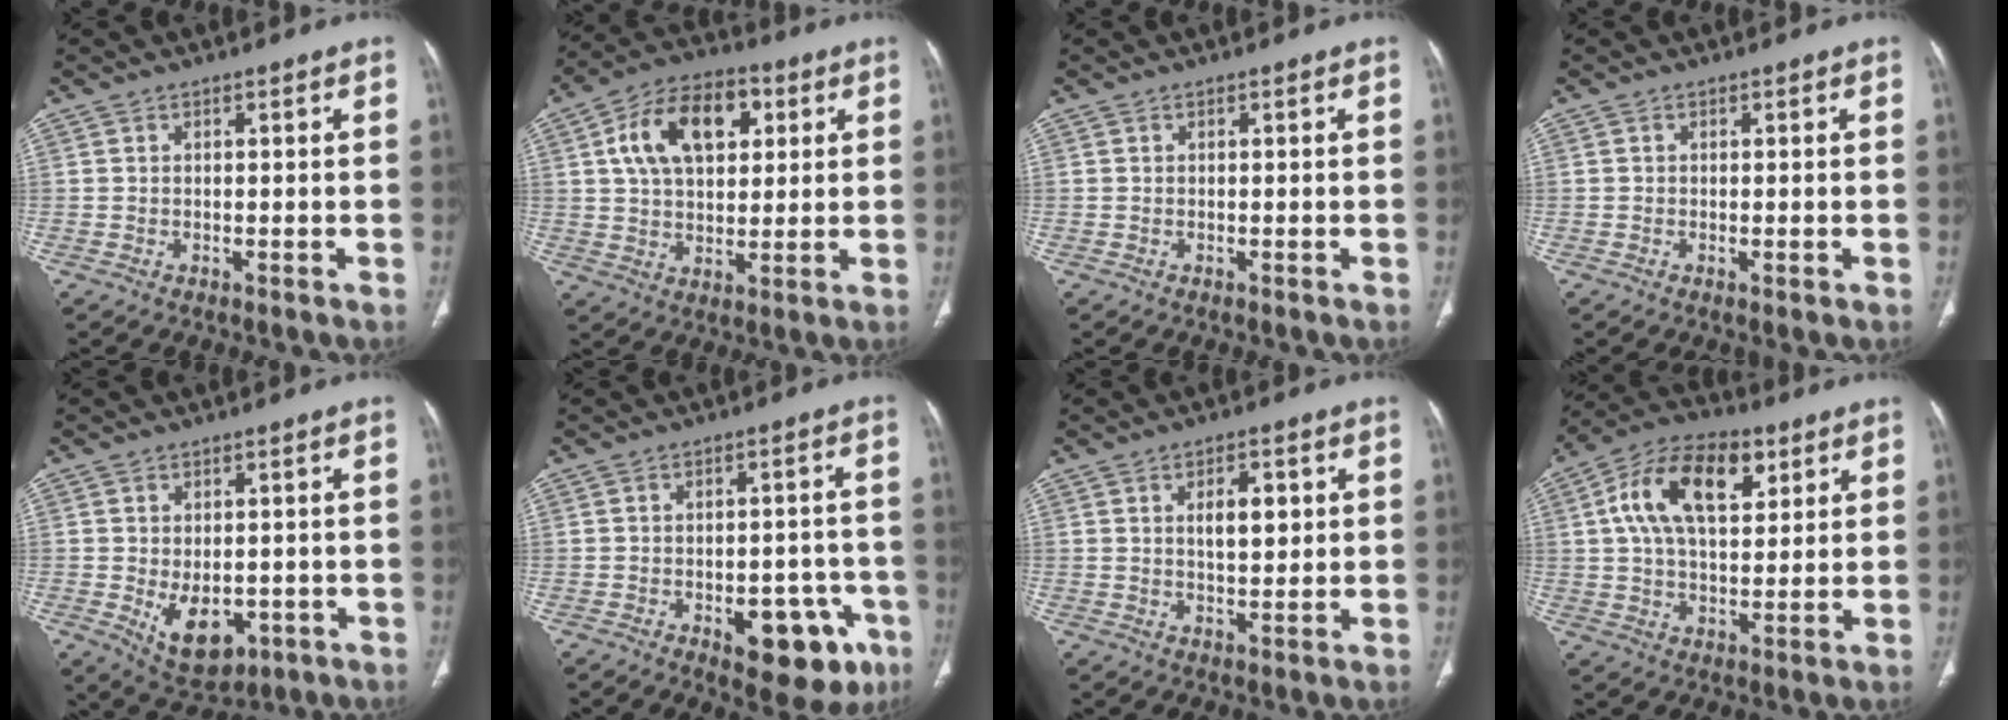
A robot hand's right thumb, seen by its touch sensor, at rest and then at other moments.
{"total": 15.7, "force": [4.8, 9.6, 11.4], "torque": [-0.173, 0.008, 0.078]}
{"total": 0.0}
{"total": 0.6, "force": [-0.1, 0.2, 0.5], "torque": [-0.013, -0.003, -0.003]}
{"total": 8.8, "force": [-2.2, 5.6, 6.4], "torque": [-0.078, -0.005, -0.014]}
{"total": 13.4, "force": [-6.0, 6.8, 9.9], "torque": [-0.088, 0.029, -0.066]}
{"total": 5.7, "force": [1.5, 2.7, 4.8], "torque": [-0.061, -0.007, 0.026]}
{"total": 16.7, "force": [5.7, 9.4, 12.6], "torque": [-0.198, 0.004, 0.092]}